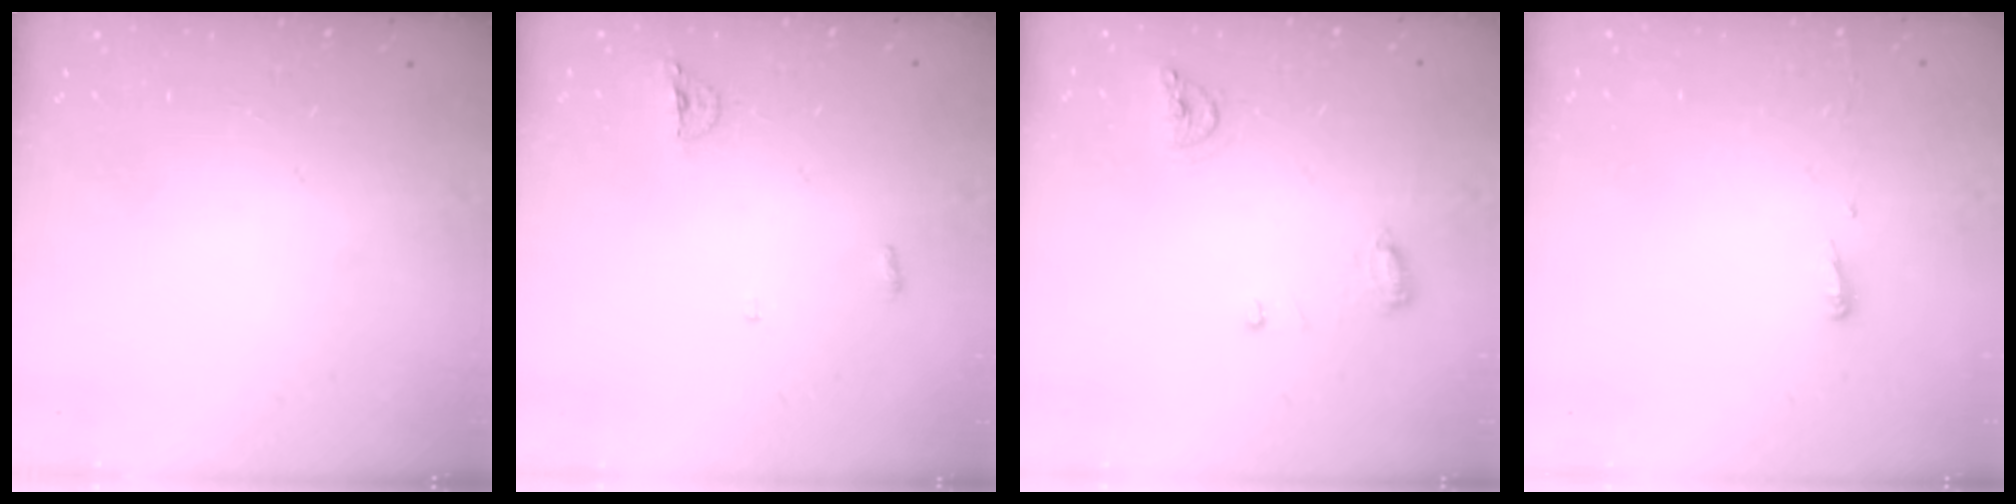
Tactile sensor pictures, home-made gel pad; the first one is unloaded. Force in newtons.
{"total": 4.1, "press": 4.0, "slide": 0.9}
{"total": 7.9, "press": 7.9, "slide": 0.8}
{"total": 6.5, "press": 2.8, "slide": 5.8}